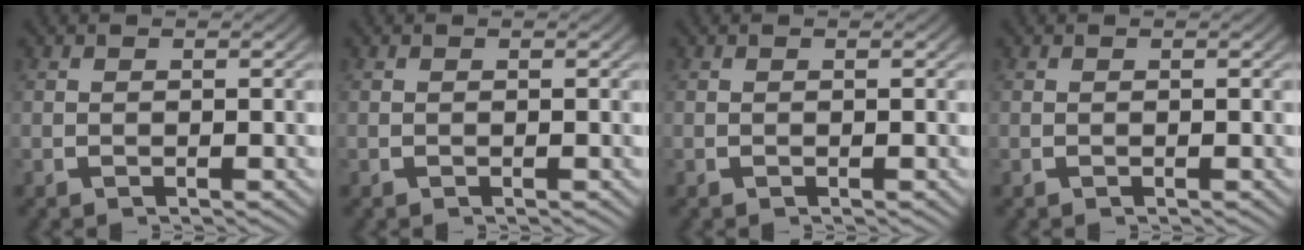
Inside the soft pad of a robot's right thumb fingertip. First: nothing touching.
{"total": 0.0}
{"total": 0.0}
{"total": 0.0}